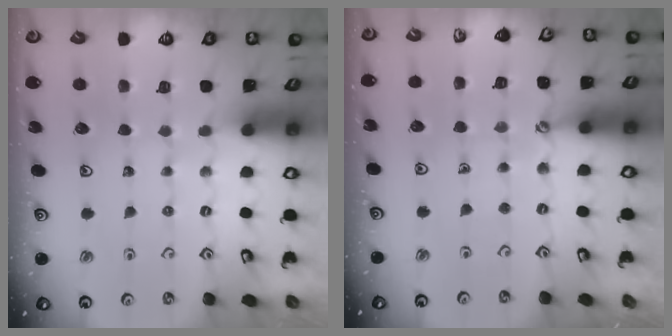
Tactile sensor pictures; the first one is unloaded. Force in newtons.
{"total": 1.6, "press": 1.6, "slide": 0.5}